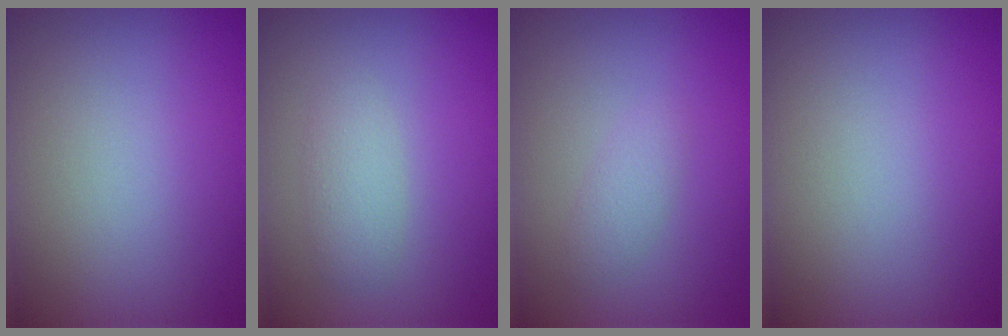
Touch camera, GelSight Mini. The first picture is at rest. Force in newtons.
{"total": 1.9, "press": 1.9, "slide": 0.1}
{"total": 1.2, "press": 1.1, "slide": 0.1}
{"total": 0.0}